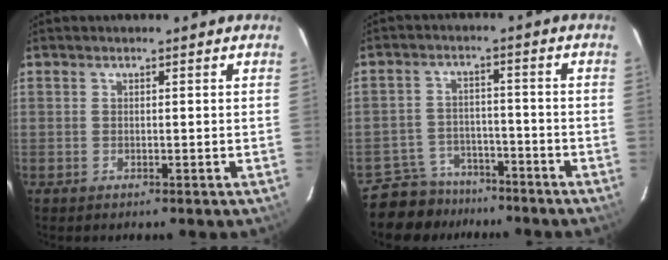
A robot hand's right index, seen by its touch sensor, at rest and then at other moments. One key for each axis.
{"total": 9.0, "fx": -7.5, "fy": 4.9, "fz": 0.6, "tx": -0.032, "ty": 0.019, "tz": -0.110}